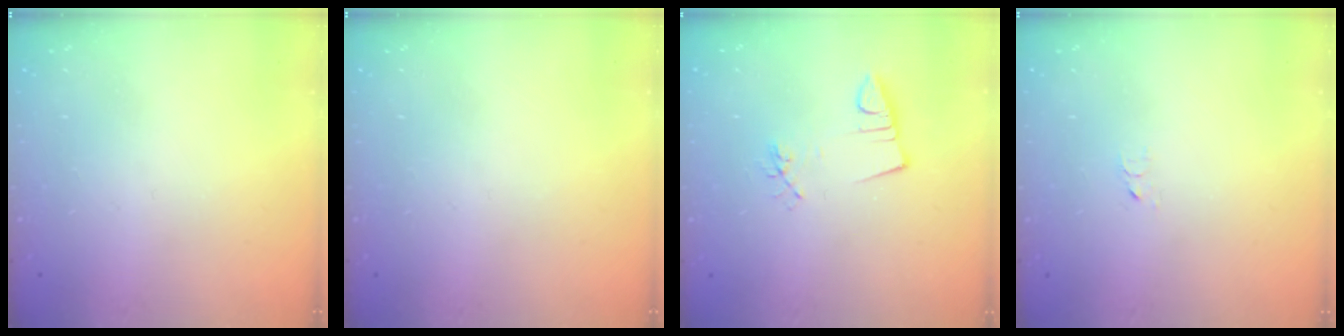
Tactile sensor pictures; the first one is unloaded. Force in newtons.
{"total": 0.0}
{"total": 3.3, "press": 1.9, "slide": 2.8}
{"total": 2.5, "press": 2.5, "slide": 0.2}